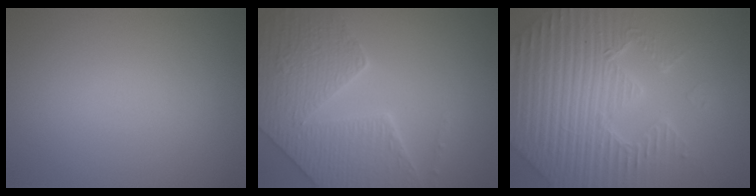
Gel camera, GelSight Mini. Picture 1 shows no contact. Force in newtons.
{"total": 8.0, "press": 6.3, "slide": 5.0}
{"total": 7.1, "press": 6.9, "slide": 1.8}